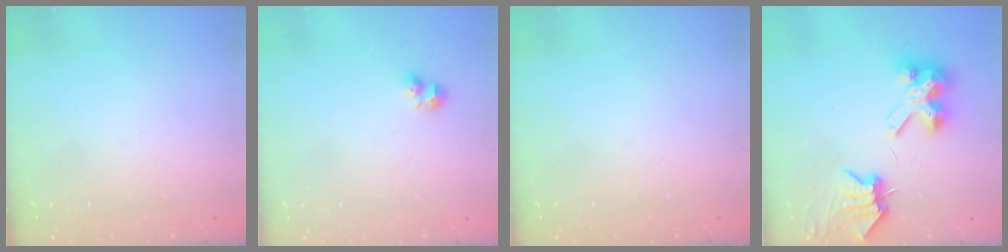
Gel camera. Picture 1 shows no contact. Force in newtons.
{"total": 1.6, "press": 1.5, "slide": 0.6}
{"total": 0.0}
{"total": 8.0, "press": 7.9, "slide": 1.0}